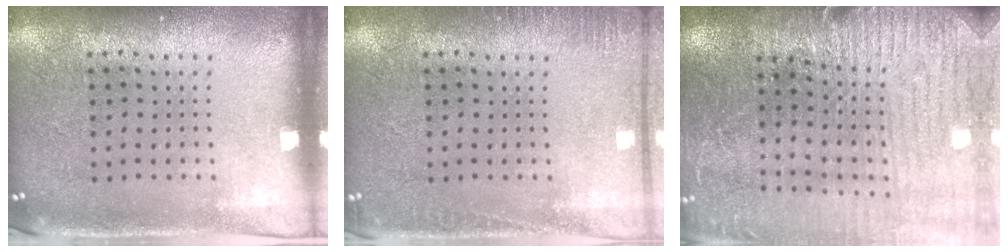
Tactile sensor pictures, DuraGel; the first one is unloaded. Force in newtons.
{"total": 1.4, "press": 1.4, "slide": 0.4}
{"total": 3.0, "press": 3.0, "slide": 0.4}